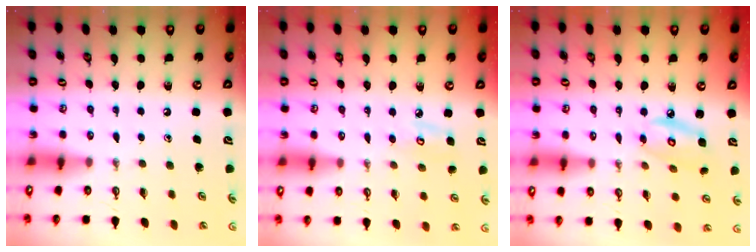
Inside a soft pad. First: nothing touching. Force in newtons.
{"total": 5.7, "press": 5.7, "slide": 0.5}
{"total": 8.0, "press": 8.0, "slide": 0.4}